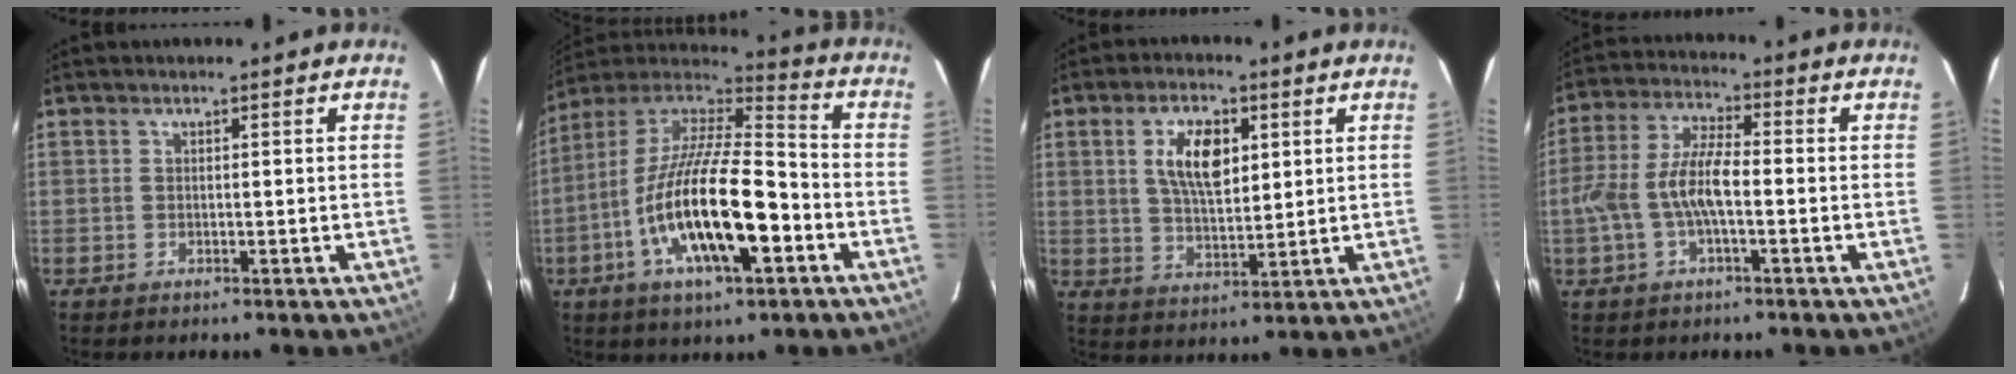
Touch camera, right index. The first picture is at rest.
{"total": 21.8, "force": [-7.4, 7.1, 19.2], "torque": [-0.361, -0.021, -0.137]}
{"total": 9.2, "force": [2.9, 4.4, 7.5], "torque": [-0.139, 0.009, 0.056]}
{"total": 9.3, "force": [-2.1, 3.0, 8.6], "torque": [-0.182, 0.009, -0.038]}